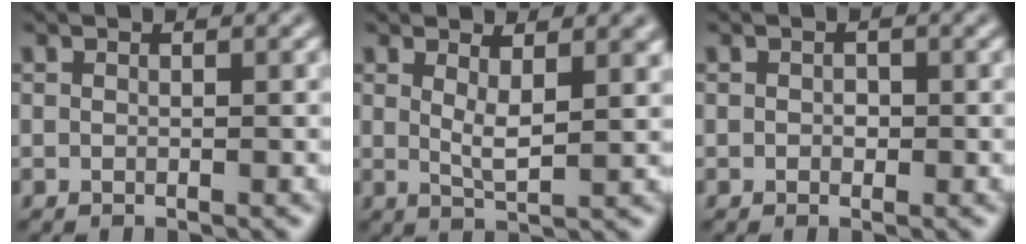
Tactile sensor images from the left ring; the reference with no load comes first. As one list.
[{"total": 3.2, "force": [1.4, 1.0, 2.7], "torque": [-0.047, -0.007, 0.025]}, {"total": 0.7, "force": [-0.1, 0.6, 0.4], "torque": [-0.006, -0.004, -0.004]}]